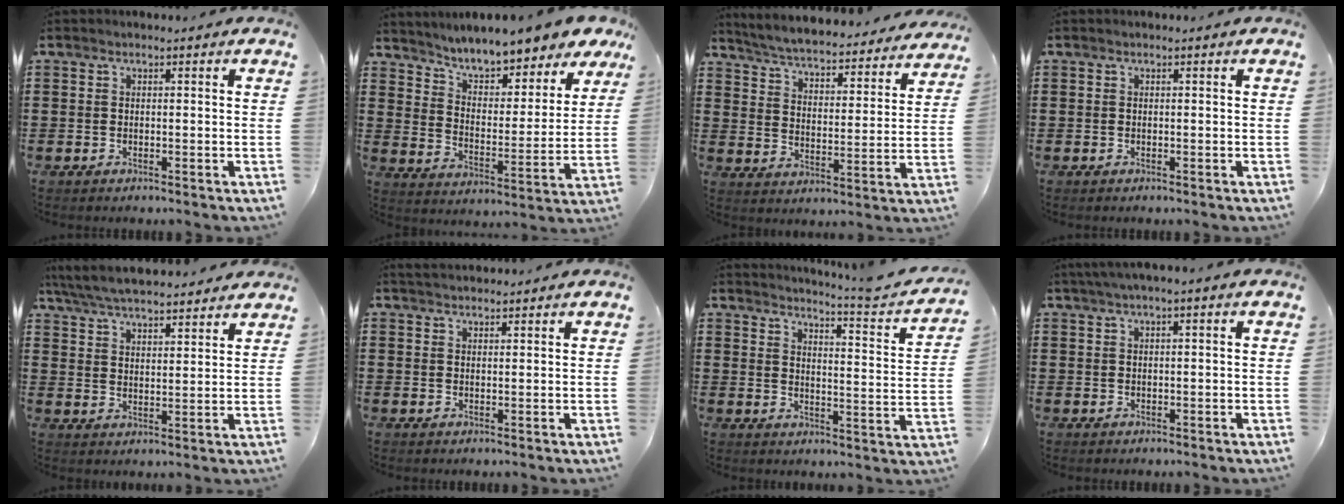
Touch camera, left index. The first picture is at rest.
{"total": 6.7, "force": [6.4, 0.5, 1.8], "torque": [-0.066, -0.044, 0.108]}
{"total": 4.7, "force": [4.6, -0.5, 0.8], "torque": [-0.040, -0.043, 0.074]}
{"total": 0.0}
{"total": 5.8, "force": [5.6, 0.3, 1.4], "torque": [-0.052, -0.028, 0.102]}
{"total": 1.7, "force": [1.7, 0.3, 0.0], "torque": [-0.005, 0.001, 0.036]}
{"total": 4.0, "force": [3.3, -1.2, 1.9], "torque": [-0.049, -0.041, 0.043]}
{"total": 1.4, "force": [0.7, -0.1, 1.2], "torque": [-0.022, -0.002, 0.013]}